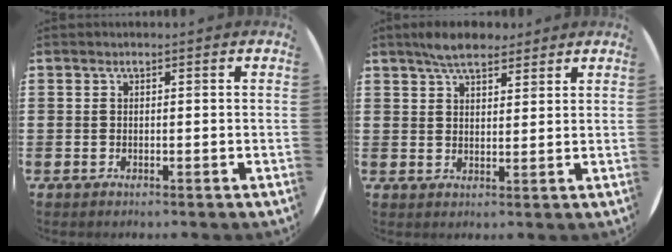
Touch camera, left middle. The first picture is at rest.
{"total": 5.0, "force": [4.4, 1.6, 2.0], "torque": [-0.048, -0.005, 0.080]}